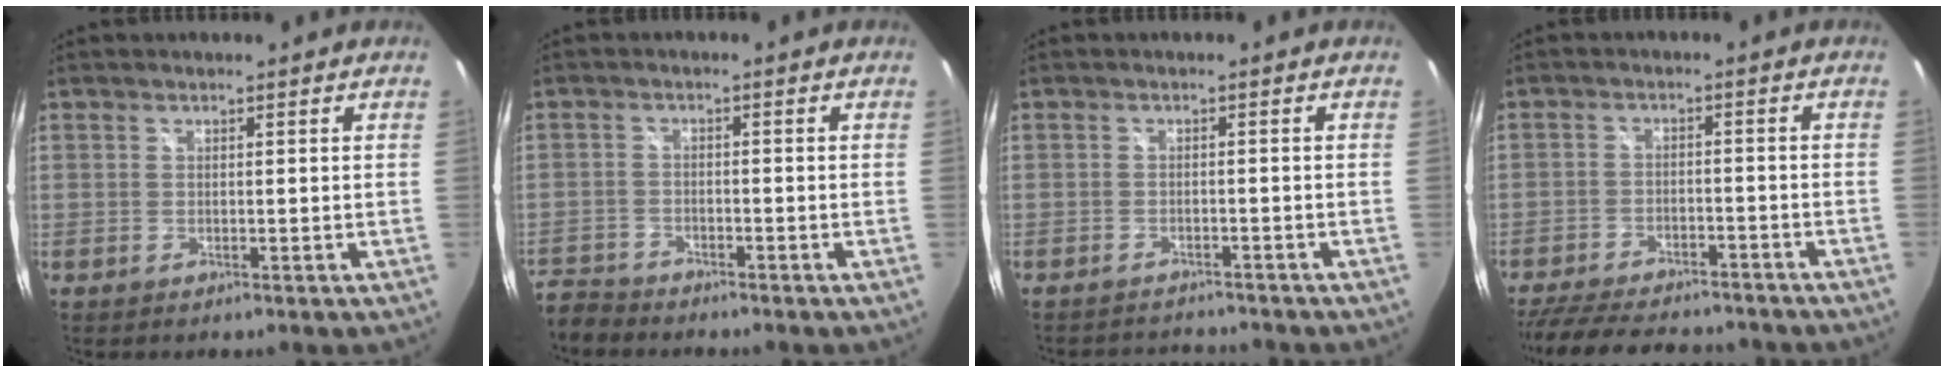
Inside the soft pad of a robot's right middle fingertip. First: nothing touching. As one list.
[{"total": 6.4, "force": [-6.0, 2.0, 0.5], "torque": [-0.041, -0.005, -0.122]}, {"total": 7.1, "force": [-6.7, 1.6, 1.7], "torque": [-0.046, -0.012, -0.096]}, {"total": 17.1, "force": [-14.5, 5.4, 7.2], "torque": [-0.162, -0.005, -0.214]}]